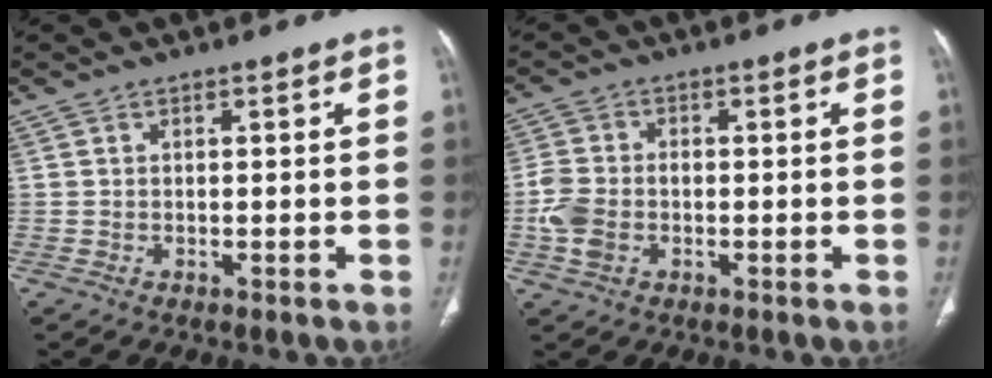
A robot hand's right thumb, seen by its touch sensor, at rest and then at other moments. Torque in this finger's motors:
{"motor_torque": [1.49, 0.68, 0.74, 0.25, 0.07]}